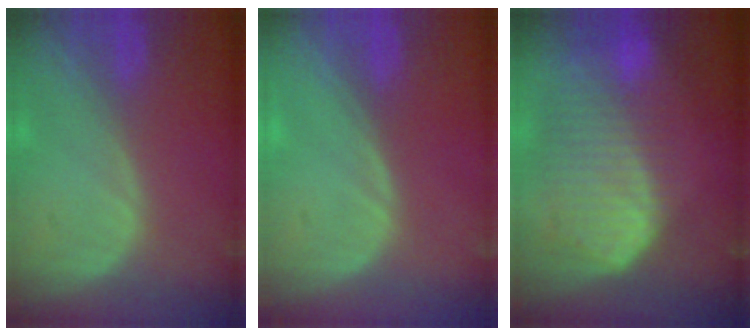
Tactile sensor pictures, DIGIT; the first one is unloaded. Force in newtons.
{"total": 0.0}
{"total": 10.3, "press": 8.9, "slide": 5.2}